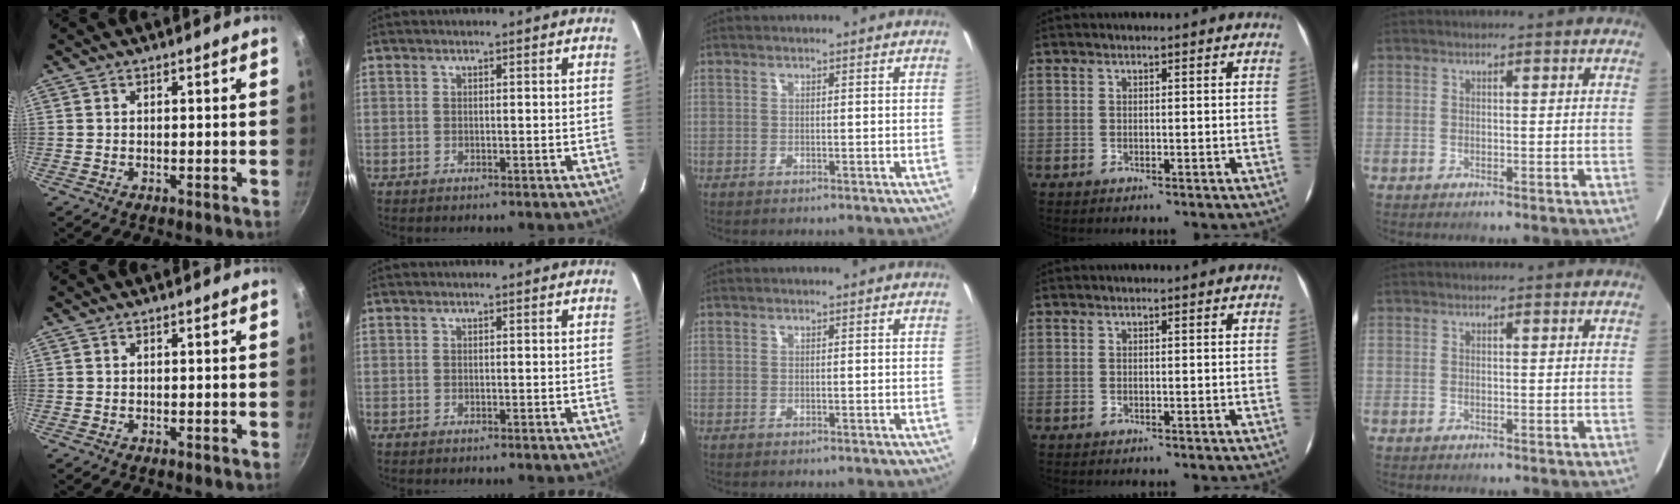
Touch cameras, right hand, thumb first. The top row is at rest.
{}